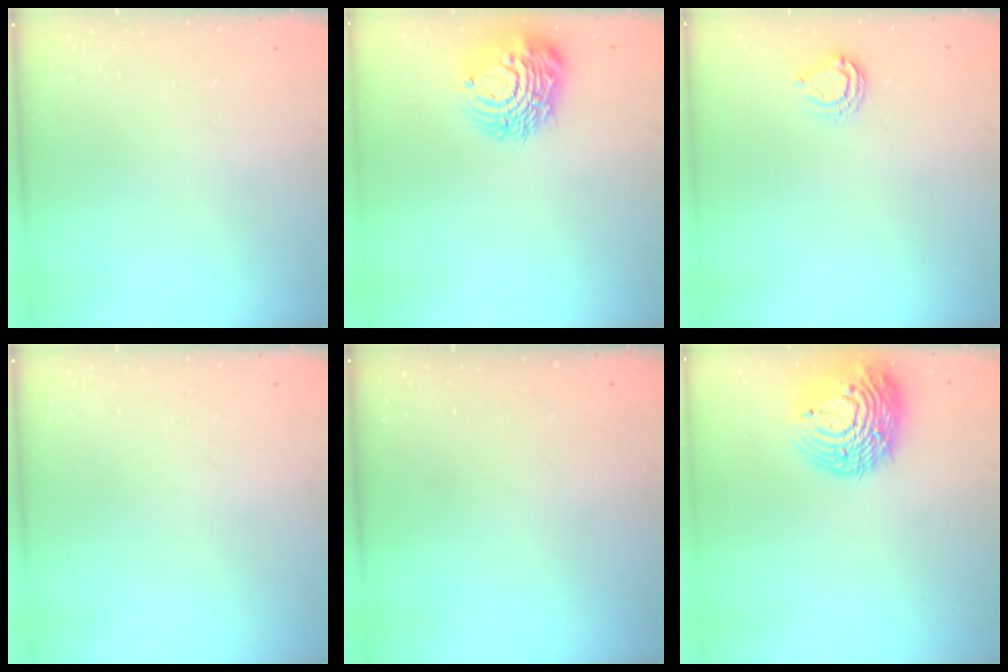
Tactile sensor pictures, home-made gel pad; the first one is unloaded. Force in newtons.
{"total": 12.1, "press": 12.0, "slide": 1.4}
{"total": 6.3, "press": 6.3, "slide": 0.5}
{"total": 0.0}
{"total": 0.0}
{"total": 16.6, "press": 16.5, "slide": 2.2}